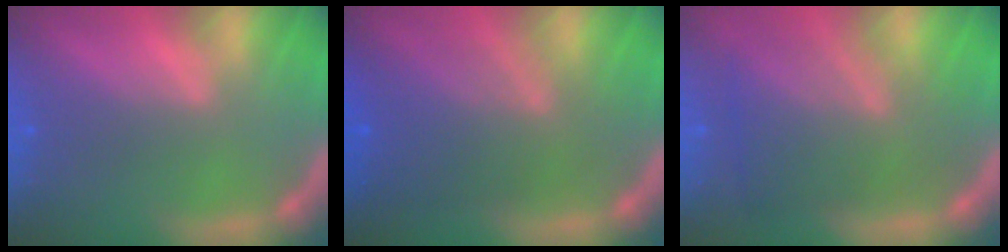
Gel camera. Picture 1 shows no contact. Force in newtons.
{"total": 7.5}
{"total": 7.6}